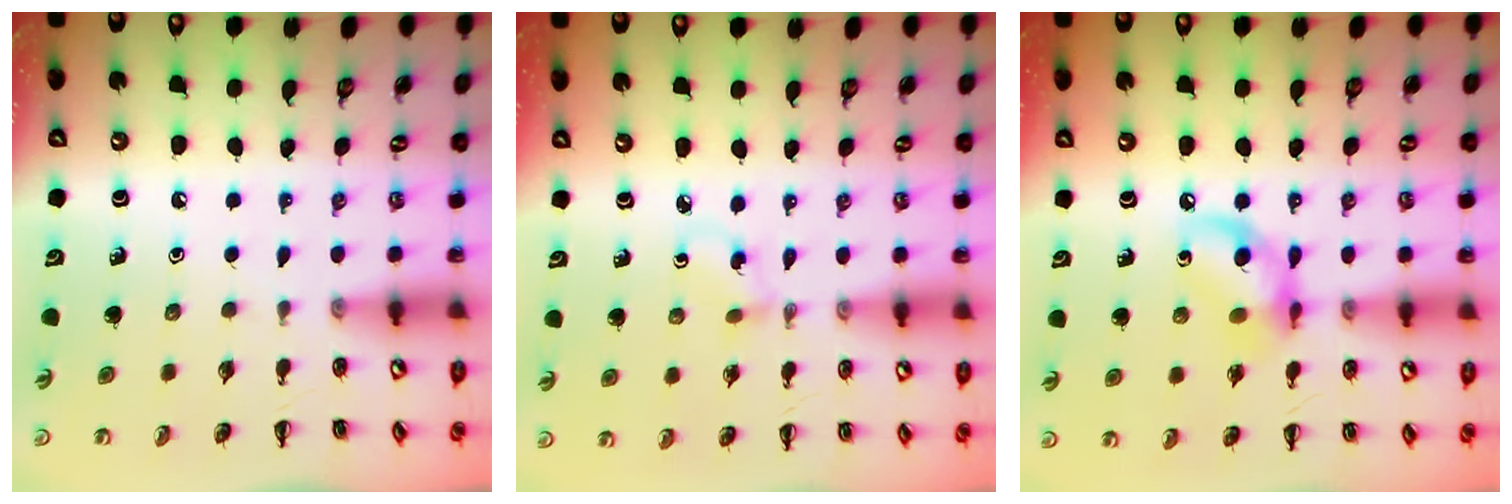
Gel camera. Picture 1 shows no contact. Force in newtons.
{"total": 2.1, "press": 1.9, "slide": 0.9}
{"total": 10.8, "press": 10.7, "slide": 1.8}